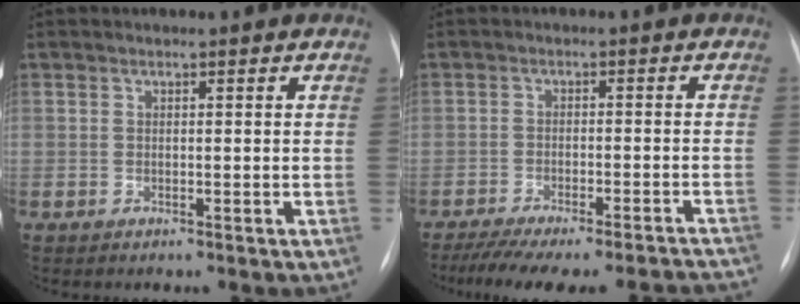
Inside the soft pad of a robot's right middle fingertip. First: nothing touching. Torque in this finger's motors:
{"motor_torque": [1.04, -1.10, 0.21, 0.09]}